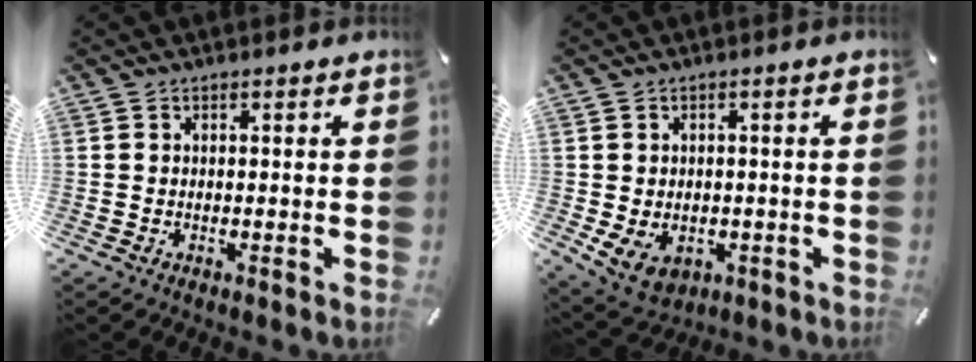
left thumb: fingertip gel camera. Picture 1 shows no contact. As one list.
[{"total": 6.2, "force": [-1.4, 5.1, 3.3], "torque": [-0.060, 0.005, -0.025]}]